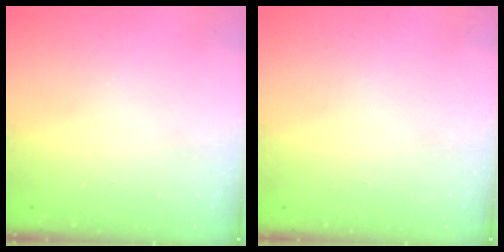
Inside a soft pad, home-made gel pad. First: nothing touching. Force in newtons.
{"total": 0.0}